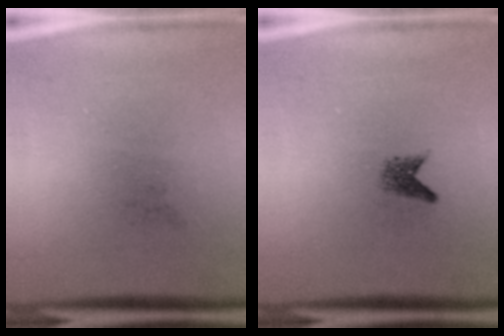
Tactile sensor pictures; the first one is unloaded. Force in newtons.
{"total": 1.5}